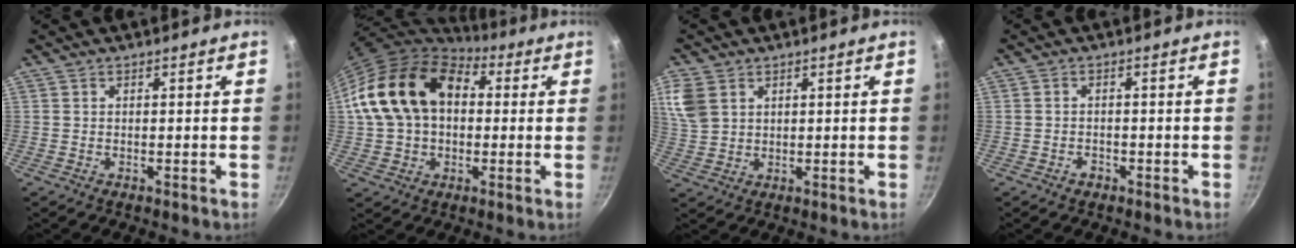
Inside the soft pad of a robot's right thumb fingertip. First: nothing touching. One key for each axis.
{"total": 18.8, "fx": 3.1, "fy": 13.5, "fz": 12.7, "tx": -0.213, "ty": 0.038, "tz": 0.047}
{"total": 8.2, "fx": 3.6, "fy": 6.0, "fz": 4.4, "tx": -0.086, "ty": -0.007, "tz": 0.077}
{"total": 1.6, "fx": -1.0, "fy": 1.1, "fz": 0.6, "tx": -0.007, "ty": 0.012, "tz": -0.015}